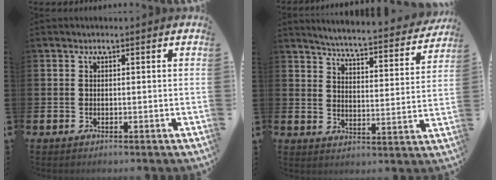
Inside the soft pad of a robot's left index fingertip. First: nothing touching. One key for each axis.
{"total": 5.0, "fx": 4.9, "fy": 0.0, "fz": 1.3, "tx": -0.044, "ty": -0.043, "tz": 0.077}